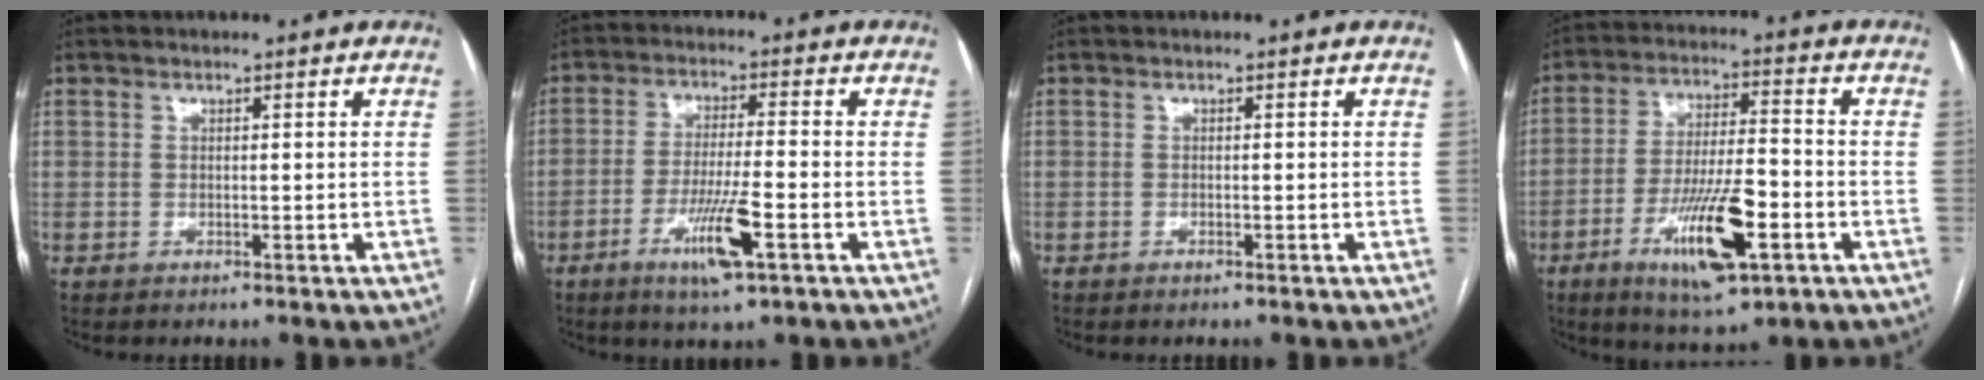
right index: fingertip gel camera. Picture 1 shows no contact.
{"total": 8.4, "force": [-3.8, 0.4, 7.4], "torque": [-0.142, -0.016, -0.066]}
{"total": 0.0}
{"total": 13.3, "force": [-5.5, 2.9, 11.8], "torque": [-0.220, -0.009, -0.087]}